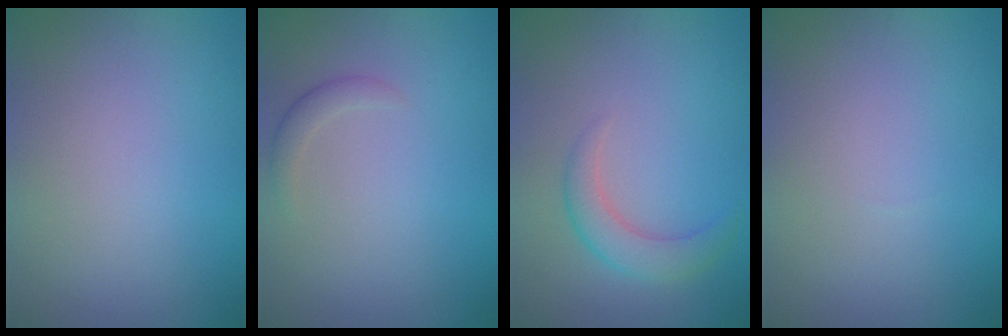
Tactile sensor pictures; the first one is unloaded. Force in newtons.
{"total": 1.1, "press": 1.1, "slide": 0.0}
{"total": 2.8, "press": 2.8, "slide": 0.1}
{"total": 0.0}